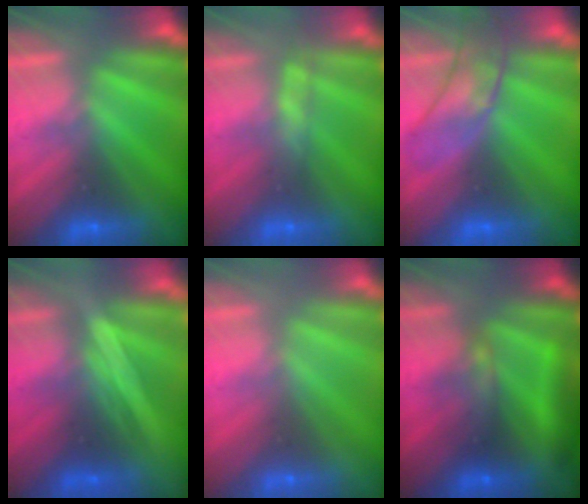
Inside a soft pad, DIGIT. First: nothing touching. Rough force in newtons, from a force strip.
{"total": 2.6}
{"total": 3.1}
{"total": 1.5}
{"total": 3.3}
{"total": 8.6}